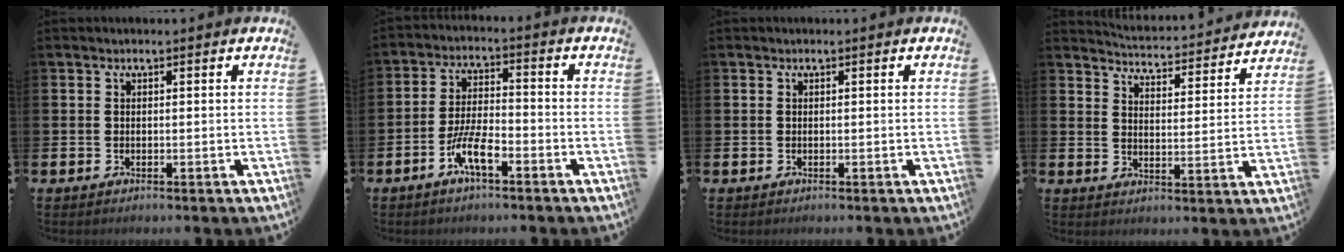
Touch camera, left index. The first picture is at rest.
{"total": 5.8, "force": [-3.0, 1.7, 4.7], "torque": [-0.104, 0.000, -0.060]}
{"total": 0.0}
{"total": 4.4, "force": [4.4, 0.2, 0.2], "torque": [-0.016, -0.042, 0.071]}